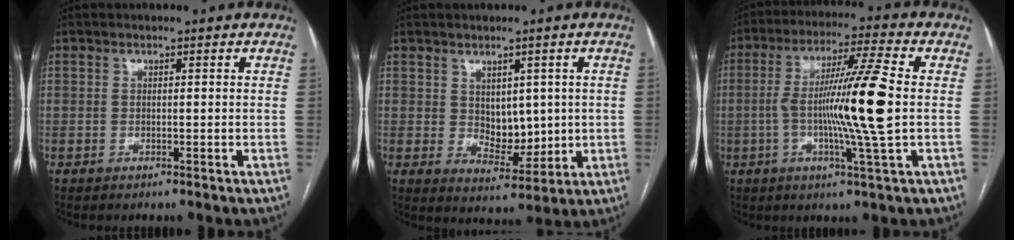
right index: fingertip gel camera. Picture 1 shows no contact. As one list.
[{"total": 6.4, "force": [0.9, 3.9, 4.9], "torque": [-0.072, -0.001, 0.033]}, {"total": 14.0, "force": [-0.8, -1.1, 14.0], "torque": [-0.255, -0.001, -0.020]}]